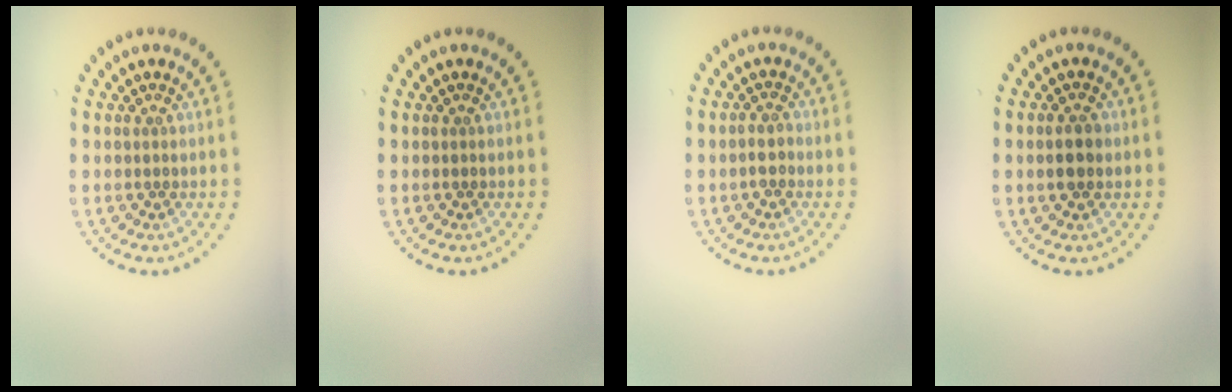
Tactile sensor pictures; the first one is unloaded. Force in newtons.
{"total": 0.0}
{"total": 1.3, "press": 1.1, "slide": 0.6}
{"total": 2.2, "press": 2.2, "slide": 0.0}